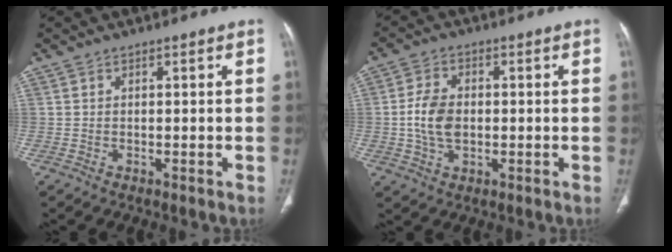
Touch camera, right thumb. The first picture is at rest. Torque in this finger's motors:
{"motor_torque": [1.25, 1.03, 0.65, -0.57, 0.07]}